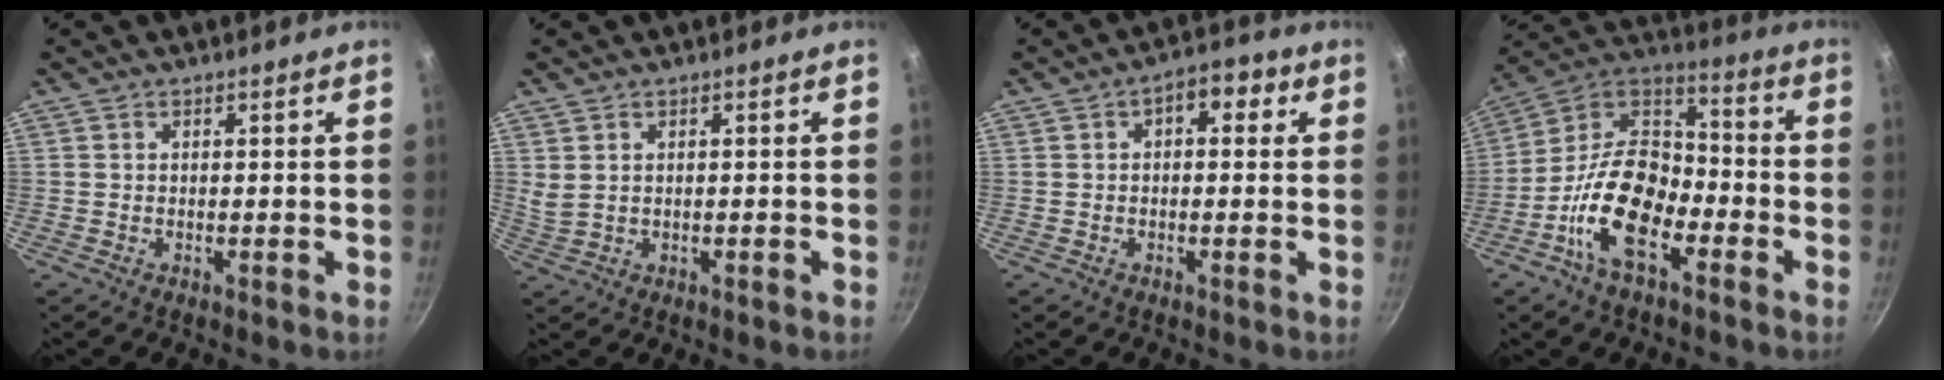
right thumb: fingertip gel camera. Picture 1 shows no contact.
{"total": 2.1, "force": [0.3, 1.1, 1.8], "torque": [-0.037, -0.001, 0.017]}
{"total": 5.3, "force": [1.5, 3.1, 4.1], "torque": [-0.034, 0.010, 0.011]}
{"total": 17.0, "force": [-7.3, 9.1, 12.4], "torque": [-0.209, 0.062, -0.157]}